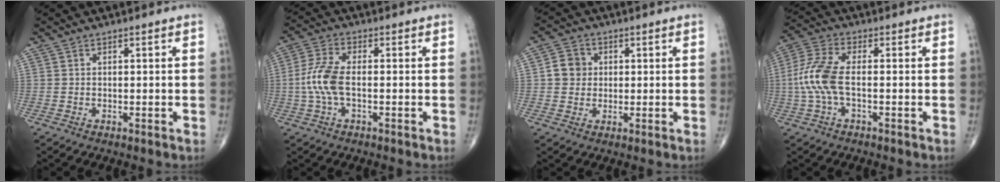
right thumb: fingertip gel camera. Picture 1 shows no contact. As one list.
[{"total": 7.4, "force": [-0.9, 3.2, 6.7], "torque": [-0.168, 0.016, -0.022]}, {"total": 4.9, "force": [0.6, 4.4, 1.9], "torque": [-0.016, 0.005, 0.004]}, {"total": 8.7, "force": [-1.1, 3.5, 7.9], "torque": [-0.203, 0.019, -0.026]}]